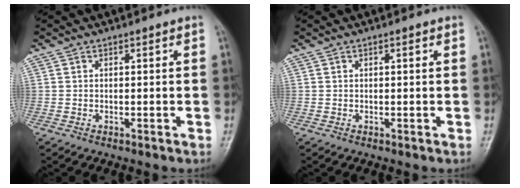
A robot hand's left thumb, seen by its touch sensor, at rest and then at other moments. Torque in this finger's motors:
{"motor_torque": [0.06, -0.05, -0.05, 0.18, 0.00]}